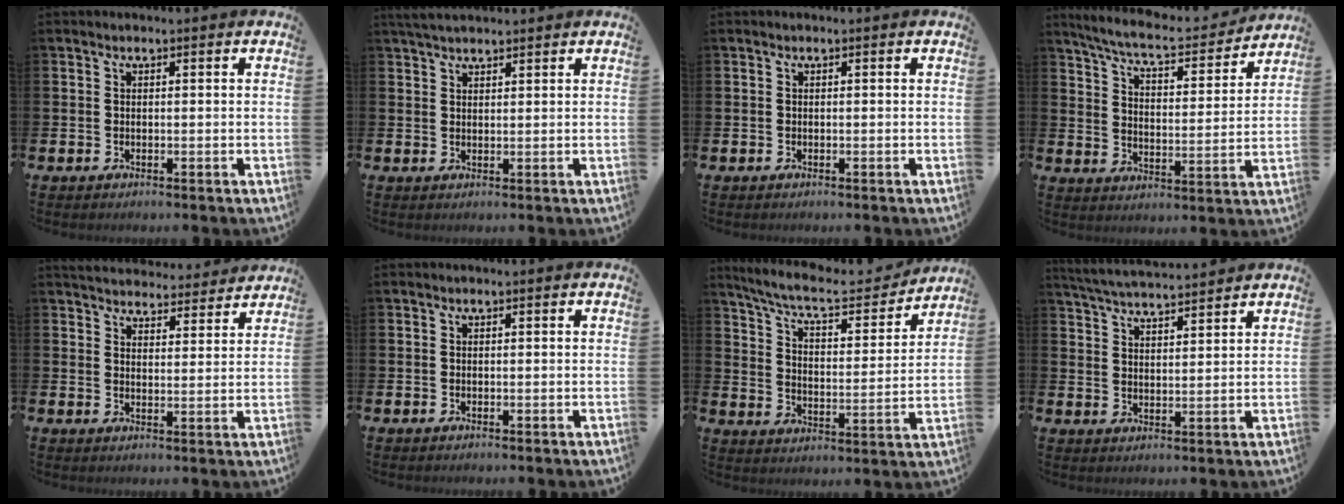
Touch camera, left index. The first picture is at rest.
{"total": 3.4, "force": [3.1, 0.8, 1.2], "torque": [-0.029, -0.005, 0.058]}
{"total": 0.0}
{"total": 7.3, "force": [6.7, 0.9, 2.7], "torque": [-0.084, -0.045, 0.112]}
{"total": 4.8, "force": [4.7, 0.9, 0.0], "torque": [-0.010, -0.038, 0.083]}
{"total": 0.0}
{"total": 8.7, "force": [7.8, 1.9, 3.3], "torque": [-0.093, -0.048, 0.132]}
{"total": 5.1, "force": [5.0, 0.1, 0.7], "torque": [-0.033, -0.029, 0.090]}